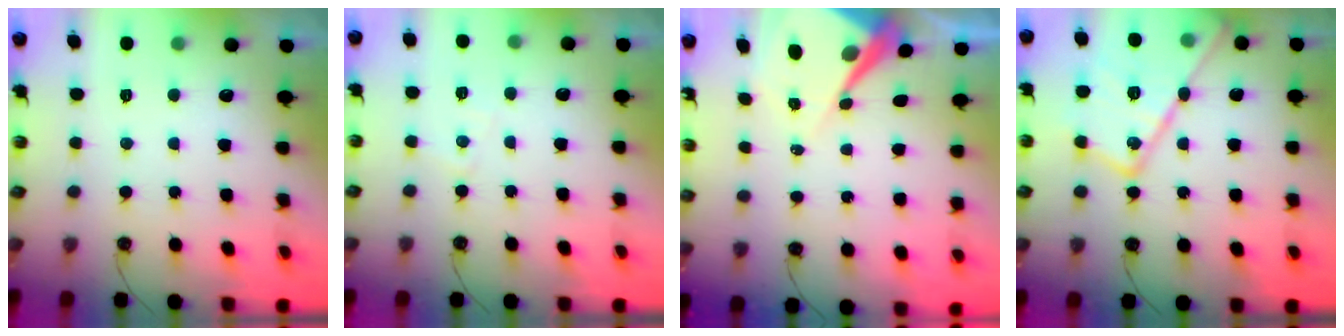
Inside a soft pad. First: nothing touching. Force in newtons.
{"total": 5.0, "press": 5.0, "slide": 0.7}
{"total": 9.6, "press": 9.5, "slide": 0.9}
{"total": 22.5, "press": 22.4, "slide": 2.1}